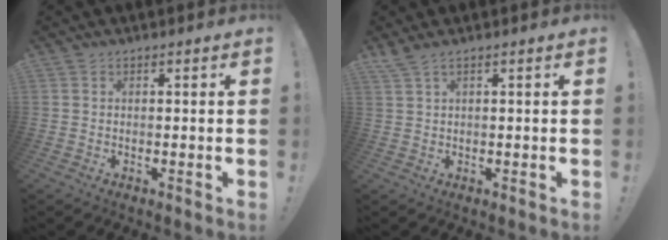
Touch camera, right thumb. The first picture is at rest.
{"total": 2.1, "force": [1.2, 0.5, 1.6], "torque": [-0.036, -0.001, 0.023]}